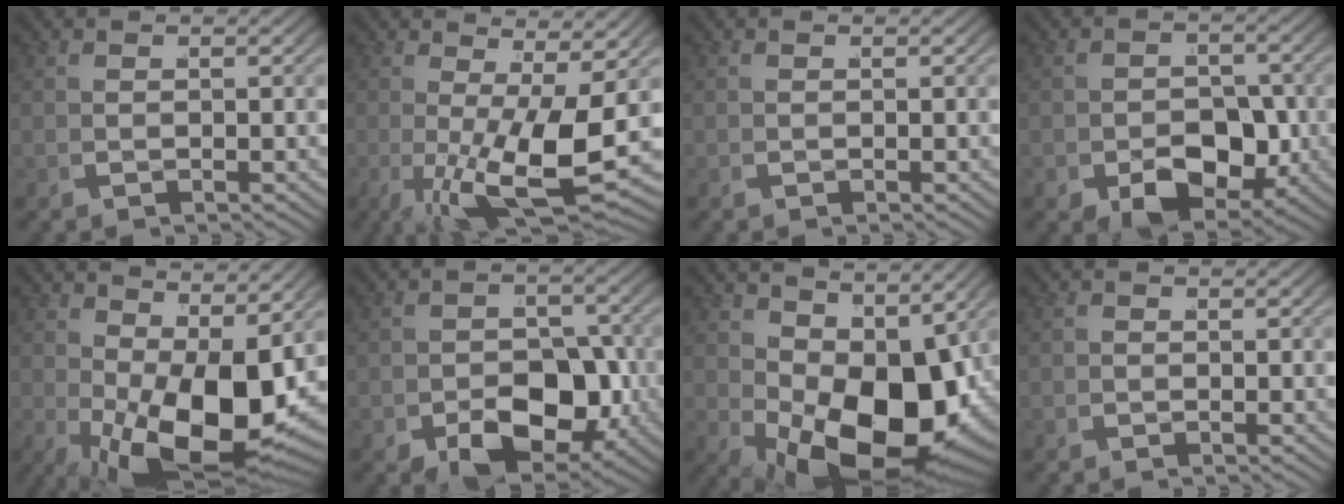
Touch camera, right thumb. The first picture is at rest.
{"total": 9.7, "force": [-0.9, 4.1, 8.7], "torque": [-0.161, -0.035, -0.003]}
{"total": 0.0}
{"total": 6.9, "force": [-2.2, 4.7, 4.5], "torque": [-0.089, -0.035, -0.026]}
{"total": 12.9, "force": [-1.6, 6.5, 11.0], "torque": [-0.182, -0.047, 0.004]}
{"total": 7.5, "force": [-2.4, 5.0, 5.1], "torque": [-0.093, -0.034, -0.031]}
{"total": 13.8, "force": [-1.3, 8.0, 11.2], "torque": [-0.188, -0.054, 0.009]}
{"total": 0.6, "force": [-0.4, 0.3, -0.2], "torque": [0.001, 0.001, -0.014]}